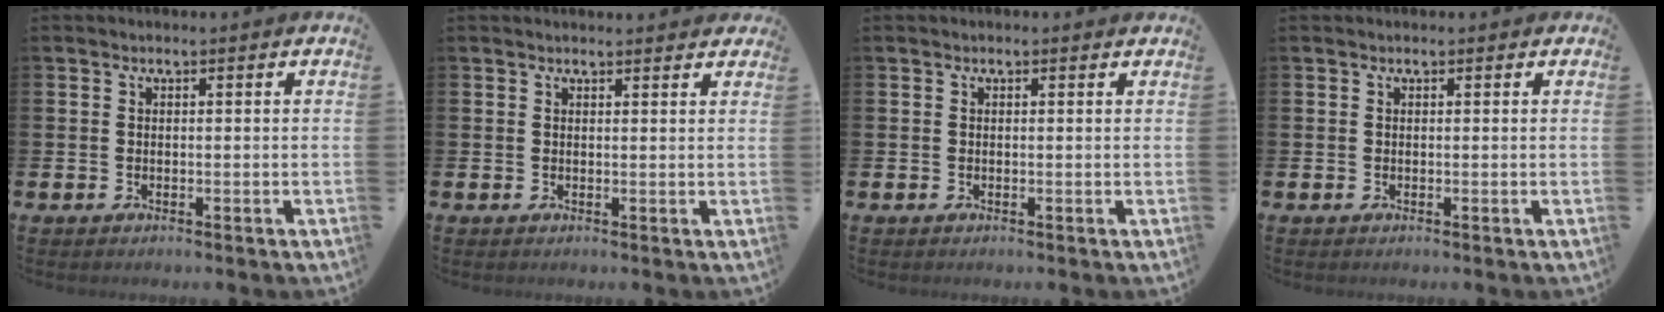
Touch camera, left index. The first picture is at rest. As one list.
[{"total": 1.2, "force": [1.2, 0.2, 0.1], "torque": [0.011, -0.005, 0.019]}, {"total": 0.0}, {"total": 0.0}]